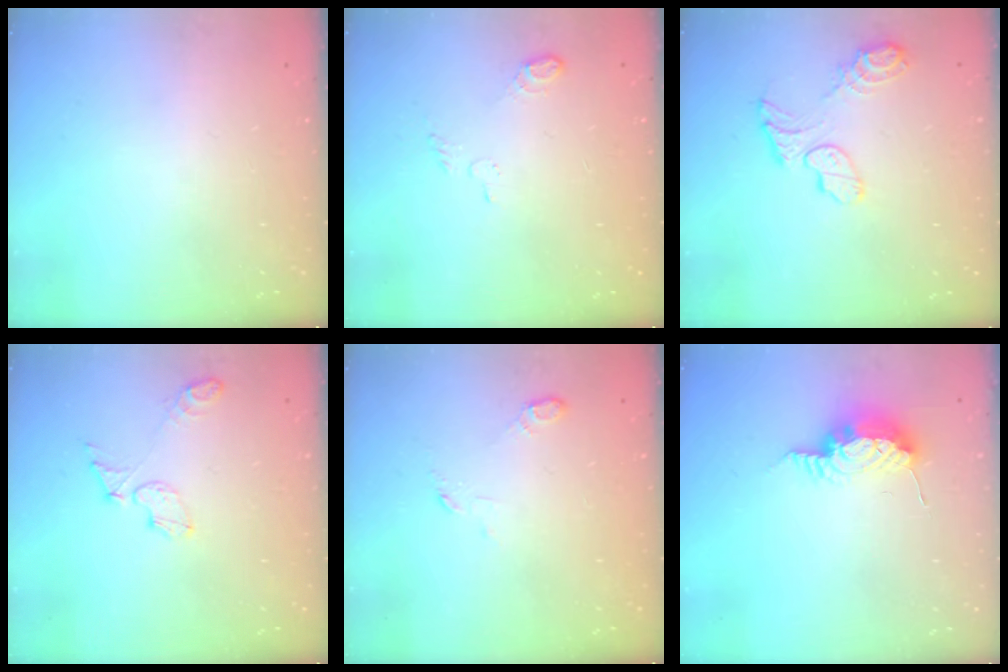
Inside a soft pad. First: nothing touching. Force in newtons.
{"total": 4.1, "press": 4.0, "slide": 0.9}
{"total": 10.4, "press": 10.4, "slide": 0.9}
{"total": 5.3, "press": 5.3, "slide": 0.5}
{"total": 3.2, "press": 3.1, "slide": 0.7}
{"total": 8.9, "press": 8.7, "slide": 1.8}